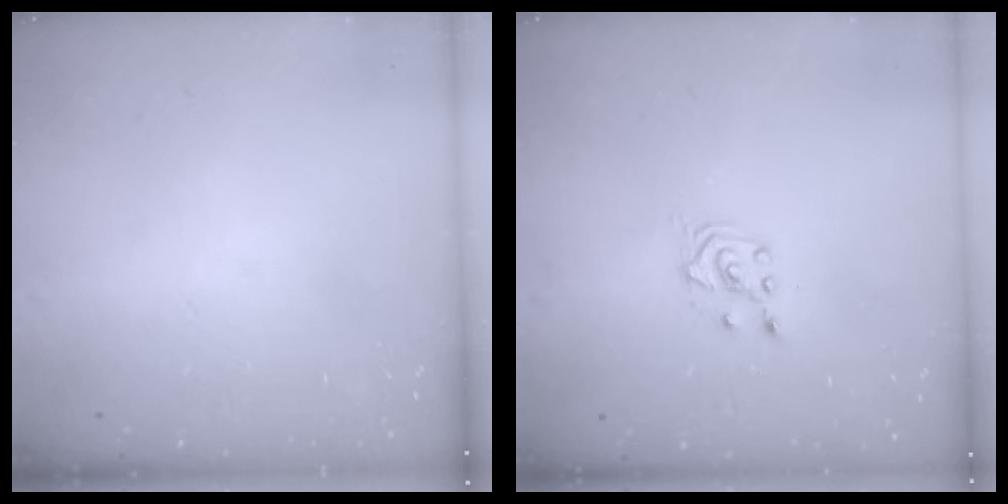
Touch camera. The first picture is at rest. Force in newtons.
{"total": 2.5, "press": 2.4, "slide": 0.7}